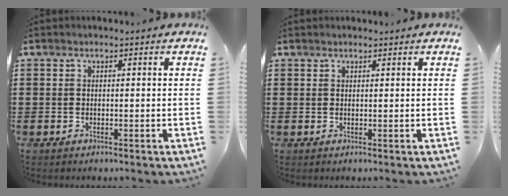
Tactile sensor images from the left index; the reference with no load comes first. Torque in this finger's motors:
{"motor_torque": [1.46, -0.68, 0.14, 0.06]}